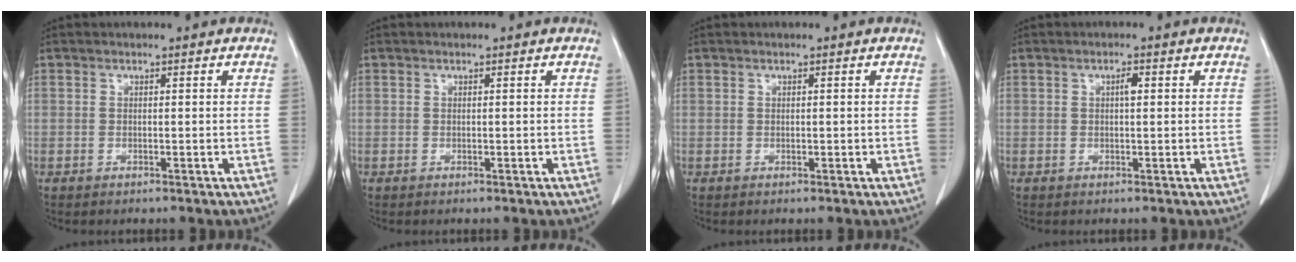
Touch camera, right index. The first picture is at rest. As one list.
[{"total": 0.0}, {"total": 0.0}, {"total": 1.3, "force": [0.3, 0.3, 1.2], "torque": [-0.021, 0.003, 0.004]}]